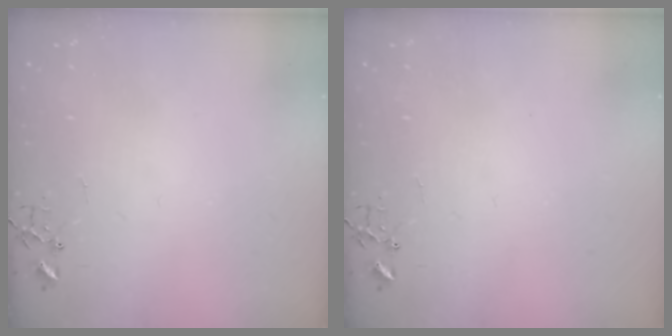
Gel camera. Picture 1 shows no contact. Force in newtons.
{"total": 0.0}